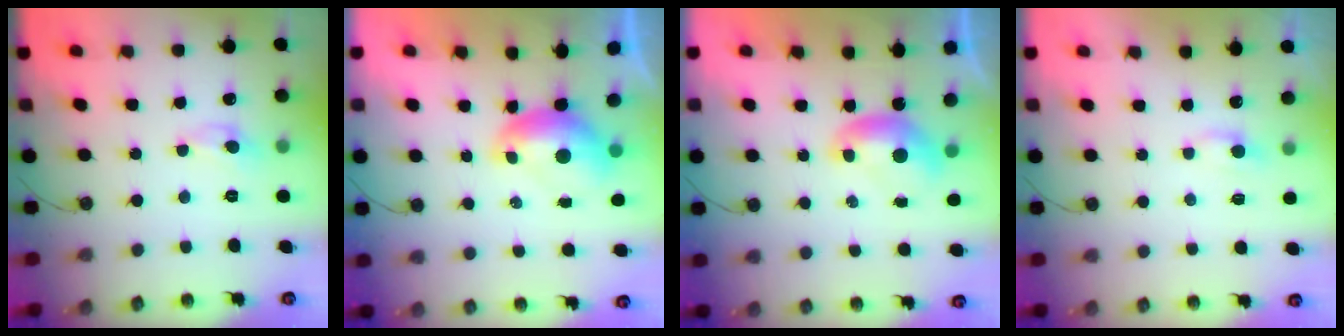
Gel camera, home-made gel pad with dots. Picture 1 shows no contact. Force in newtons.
{"total": 1.2, "press": 1.1, "slide": 0.6}
{"total": 0.0}
{"total": 1.5, "press": 1.4, "slide": 0.4}